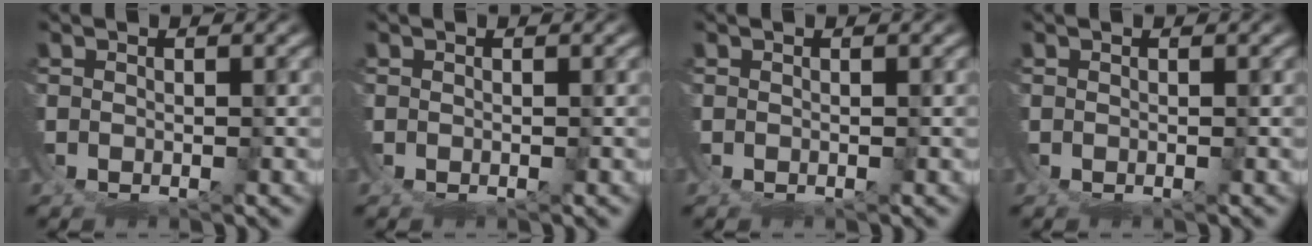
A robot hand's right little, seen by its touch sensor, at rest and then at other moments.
{"total": 0.0}
{"total": 0.0}
{"total": 0.0}